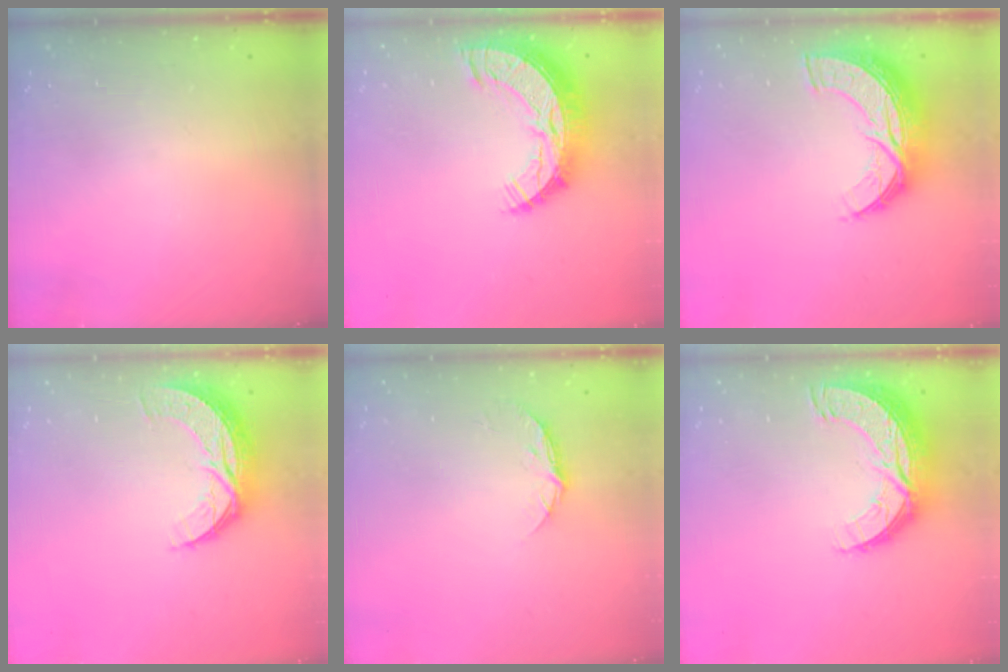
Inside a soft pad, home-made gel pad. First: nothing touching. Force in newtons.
{"total": 14.4, "press": 14.3, "slide": 1.2}
{"total": 13.7, "press": 13.6, "slide": 0.8}
{"total": 8.9, "press": 8.9, "slide": 0.6}
{"total": 6.7, "press": 6.7, "slide": 0.8}
{"total": 12.7, "press": 12.6, "slide": 0.9}